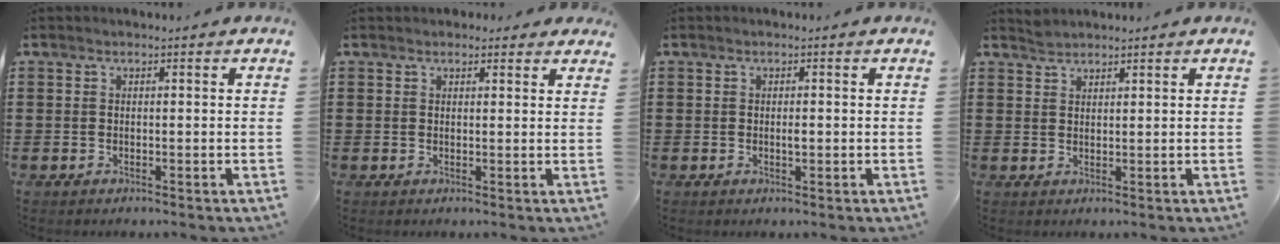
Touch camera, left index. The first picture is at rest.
{"total": 1.9, "force": [1.5, 1.1, 0.0], "torque": [0.002, 0.002, 0.028]}
{"total": 1.1, "force": [-0.1, 0.4, 1.0], "torque": [-0.021, -0.001, -0.001]}
{"total": 1.4, "force": [1.4, 0.3, 0.0], "torque": [-0.004, 0.000, 0.028]}